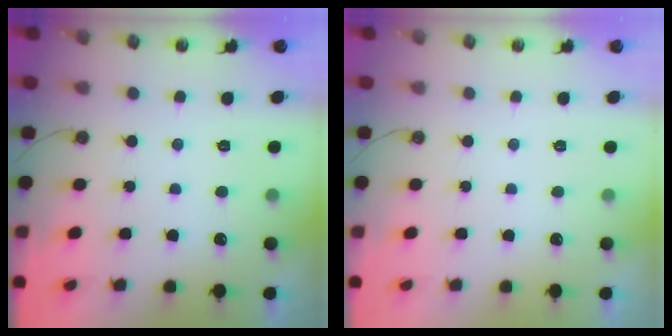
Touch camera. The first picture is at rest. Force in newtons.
{"total": 0.0}